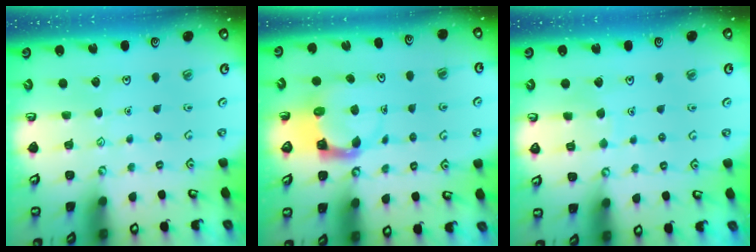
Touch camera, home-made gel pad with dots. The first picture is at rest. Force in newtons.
{"total": 3.9, "press": 3.9, "slide": 0.4}
{"total": 3.8, "press": 3.8, "slide": 0.2}